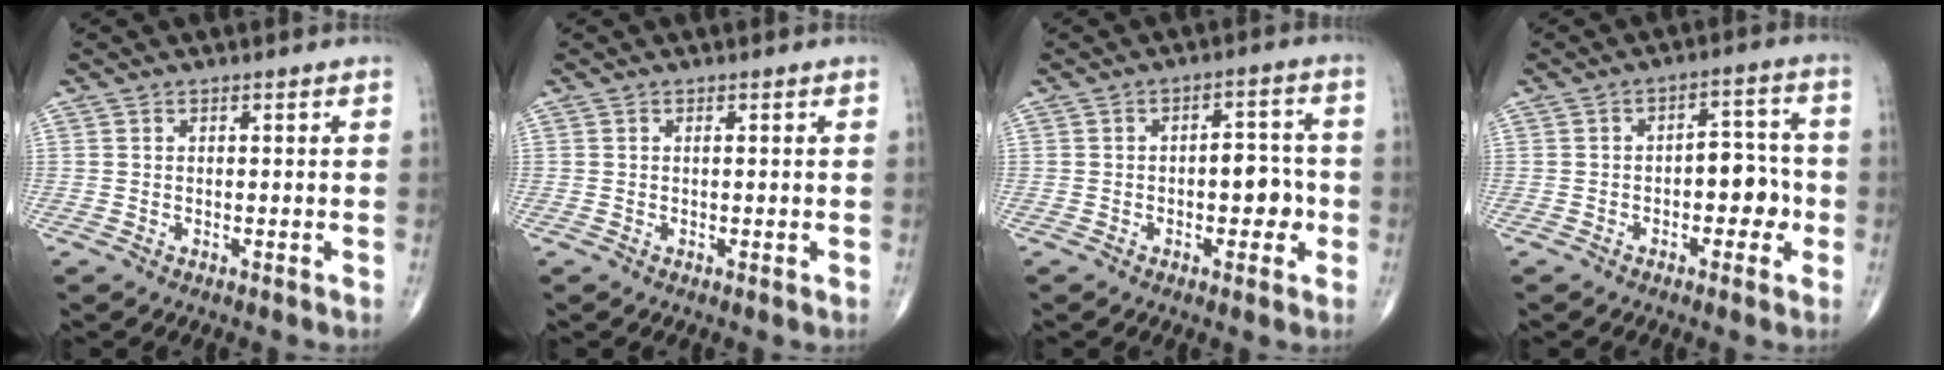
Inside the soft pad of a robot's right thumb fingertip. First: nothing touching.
{"total": 0.6, "force": [0.0, 0.0, 0.6], "torque": [-0.009, -0.002, 0.000]}
{"total": 6.7, "force": [-1.4, 3.6, 5.5], "torque": [-0.047, 0.021, -0.022]}
{"total": 7.3, "force": [-1.8, 4.1, 5.8], "torque": [-0.044, 0.028, -0.031]}